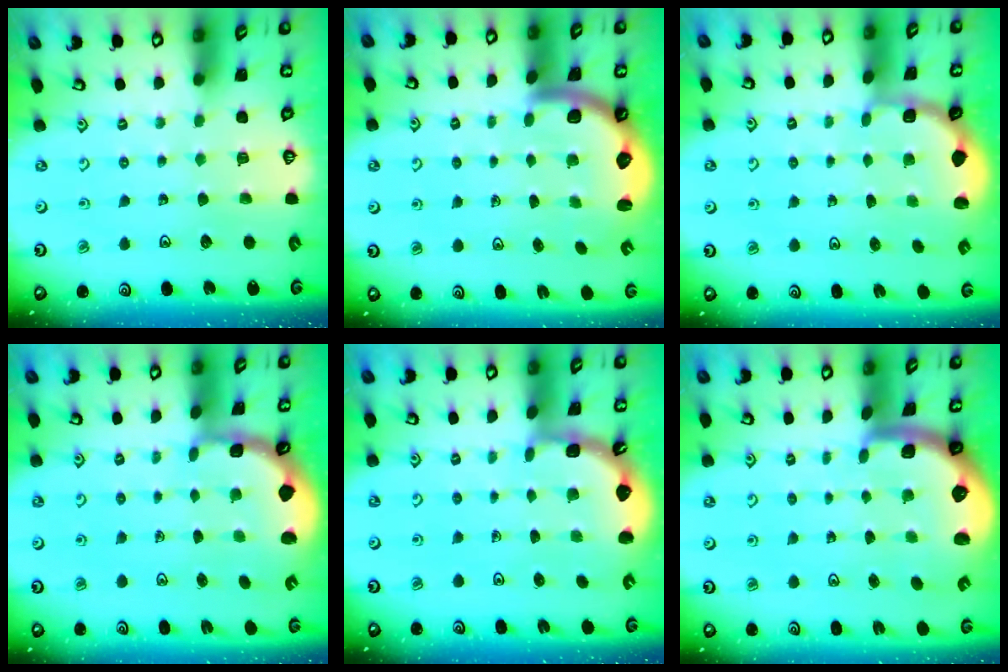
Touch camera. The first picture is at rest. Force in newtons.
{"total": 2.8, "press": 2.8, "slide": 0.5}
{"total": 1.9, "press": 1.8, "slide": 0.7}
{"total": 1.8, "press": 1.7, "slide": 0.5}
{"total": 2.0, "press": 2.0, "slide": 0.2}
{"total": 3.1, "press": 3.0, "slide": 0.9}